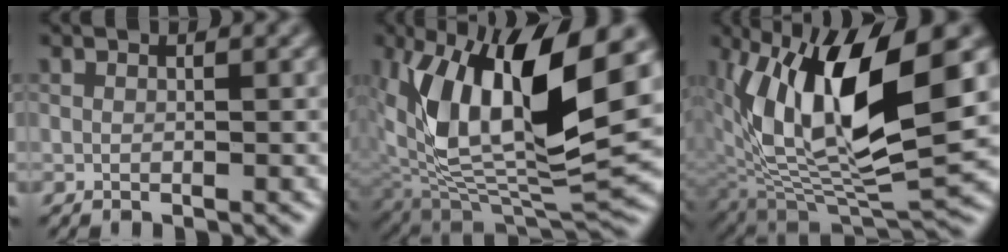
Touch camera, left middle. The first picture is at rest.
{"total": 13.4, "force": [3.5, 5.8, 11.5], "torque": [-0.221, -0.009, 0.073]}
{"total": 11.8, "force": [3.2, 4.7, 10.3], "torque": [-0.200, -0.012, 0.077]}